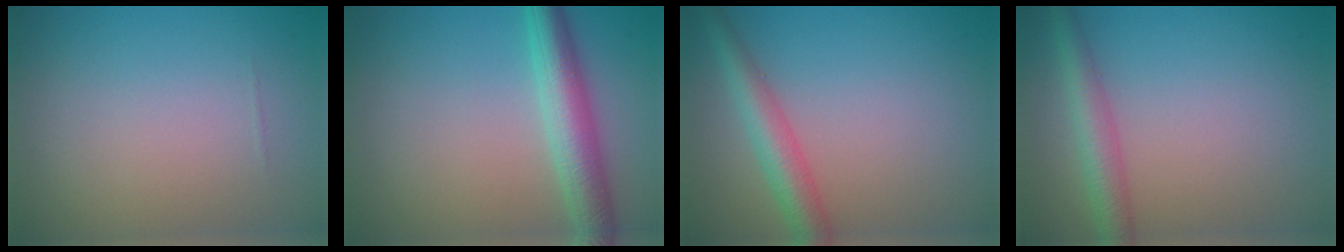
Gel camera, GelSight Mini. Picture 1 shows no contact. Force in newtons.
{"total": 4.7, "press": 4.7, "slide": 0.1}
{"total": 3.9, "press": 3.9, "slide": 0.1}
{"total": 3.5, "press": 3.5, "slide": 0.1}